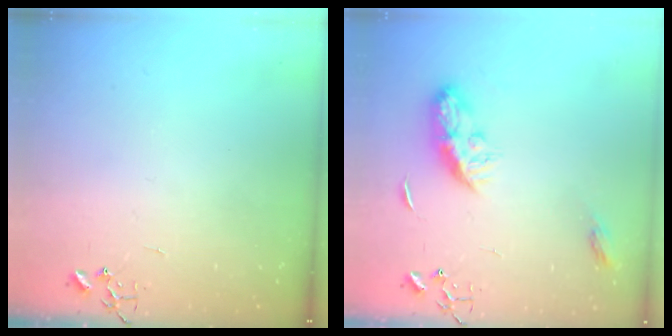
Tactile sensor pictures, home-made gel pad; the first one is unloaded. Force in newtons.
{"total": 9.7, "press": 9.7, "slide": 0.1}